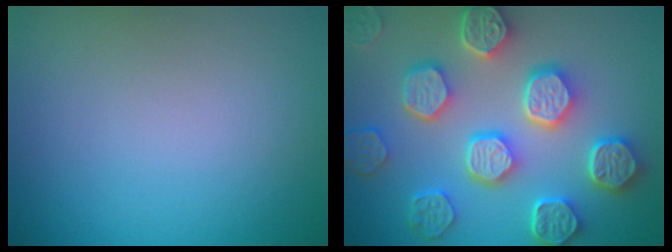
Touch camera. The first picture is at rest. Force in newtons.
{"total": 8.0, "press": 6.4, "slide": 4.8}